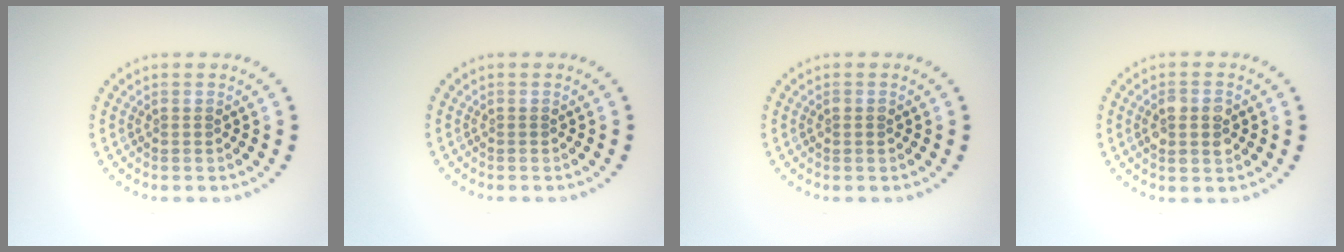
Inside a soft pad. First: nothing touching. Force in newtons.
{"total": 0.0}
{"total": 0.9, "press": 0.9, "slide": 0.1}
{"total": 2.9, "press": 2.9, "slide": 0.3}